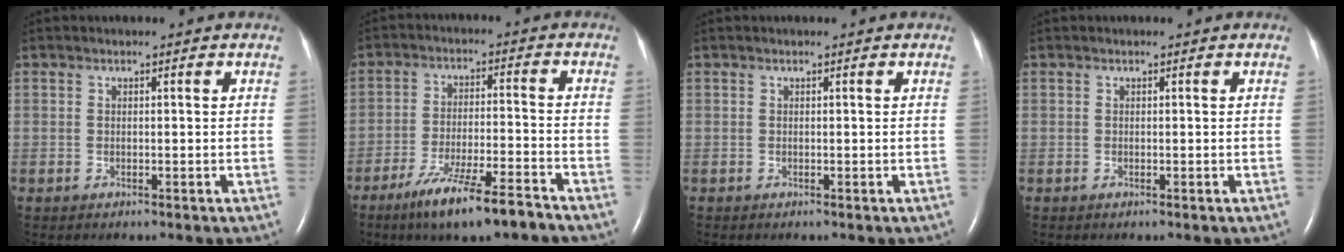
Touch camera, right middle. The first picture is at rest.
{"total": 11.5, "force": [-8.3, 0.6, 7.9], "torque": [-0.143, -0.032, -0.146]}
{"total": 0.0}
{"total": 0.0}